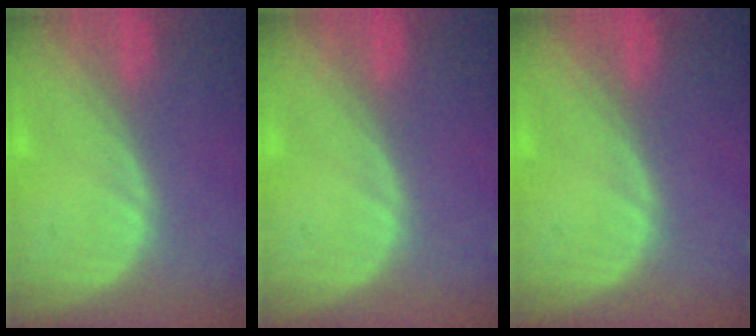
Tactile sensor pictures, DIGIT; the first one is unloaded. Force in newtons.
{"total": 0.0}
{"total": 0.0}